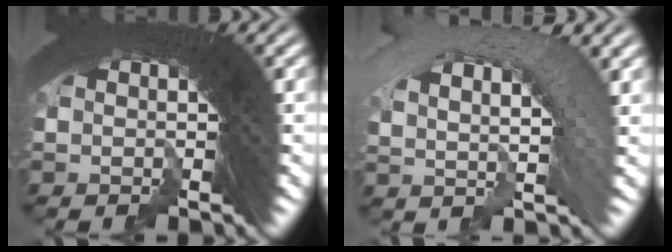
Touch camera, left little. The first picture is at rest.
{"total": 4.9, "force": [-1.4, 4.0, 2.3], "torque": [-0.026, 0.017, -0.037]}